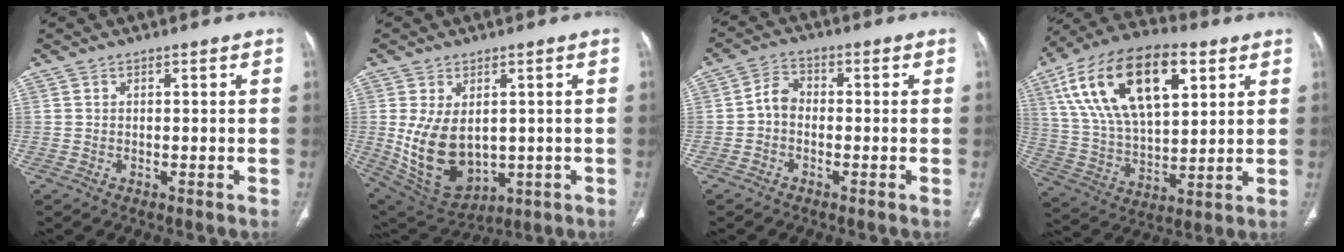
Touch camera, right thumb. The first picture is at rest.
{"total": 13.4, "force": [0.0, 8.7, 10.1], "torque": [-0.172, -0.013, 0.035]}
{"total": 4.0, "force": [-0.8, 2.9, 2.6], "torque": [-0.038, 0.015, -0.027]}
{"total": 24.9, "force": [9.8, 12.4, 19.2], "torque": [-0.338, -0.006, 0.177]}